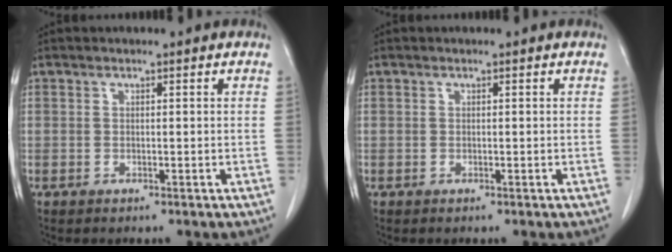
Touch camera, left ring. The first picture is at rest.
{"total": 0.0}